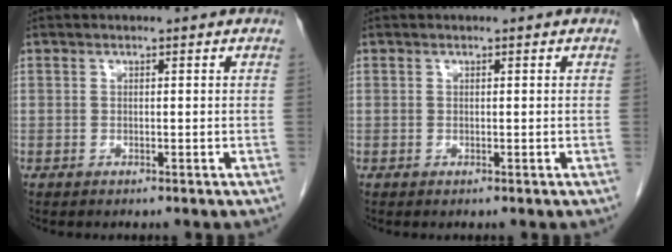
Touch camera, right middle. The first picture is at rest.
{"total": 0.0}